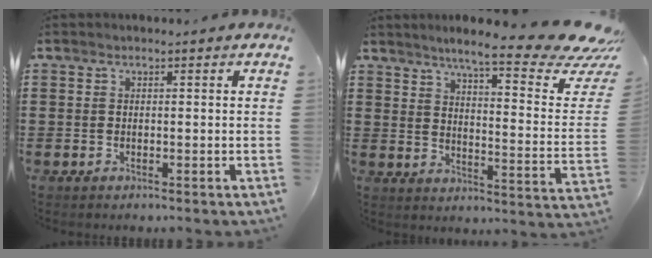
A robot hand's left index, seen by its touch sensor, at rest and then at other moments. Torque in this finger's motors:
{"motor_torque": [0.93, -0.26, 0.72, 0.12]}